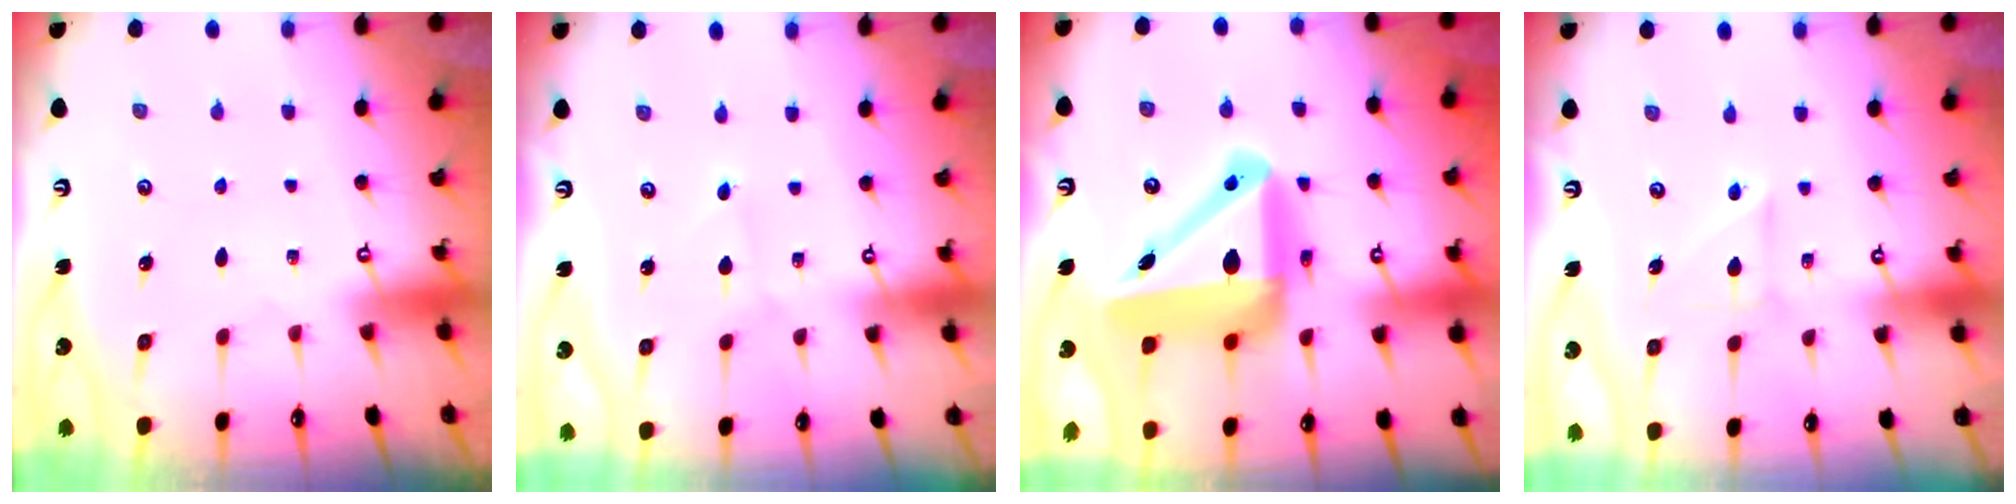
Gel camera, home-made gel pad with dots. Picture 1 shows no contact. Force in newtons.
{"total": 0.7, "press": 0.7, "slide": 0.0}
{"total": 21.8, "press": 21.5, "slide": 3.5}
{"total": 7.2, "press": 7.1, "slide": 1.2}